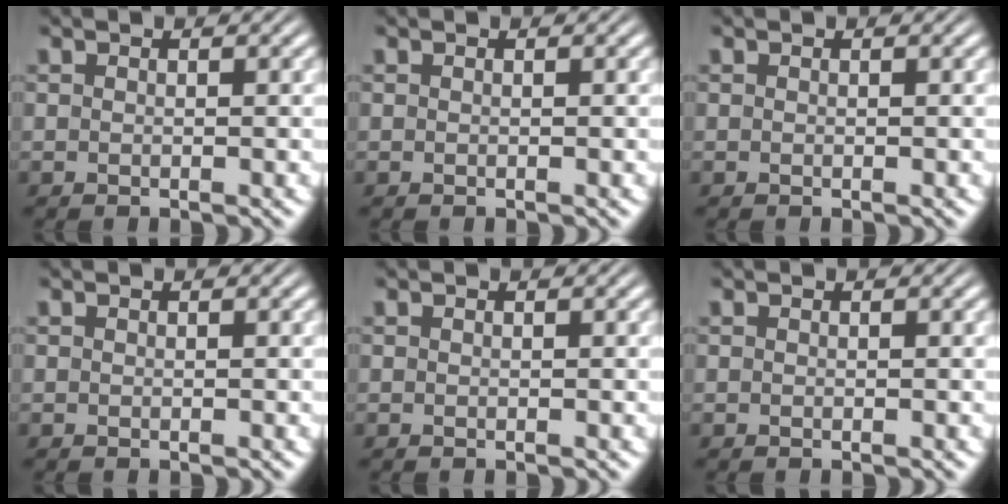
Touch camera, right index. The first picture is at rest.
{"total": 0.0}
{"total": 0.0}
{"total": 0.0}
{"total": 0.0}
{"total": 0.0}